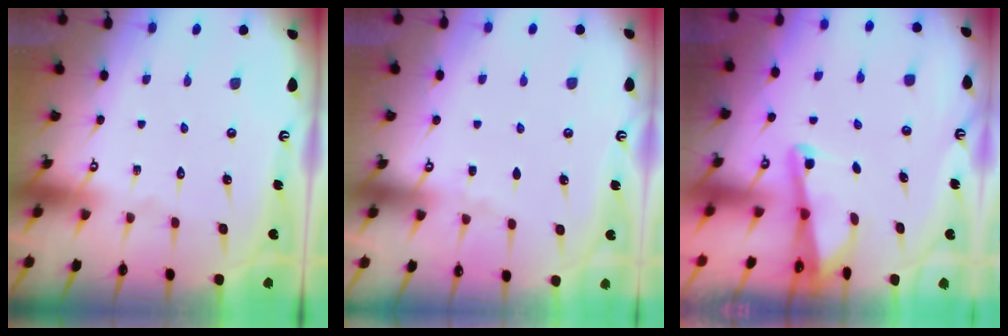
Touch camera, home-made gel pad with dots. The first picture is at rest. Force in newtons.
{"total": 2.8, "press": 2.8, "slide": 0.5}
{"total": 2.3, "press": 2.3, "slide": 0.3}